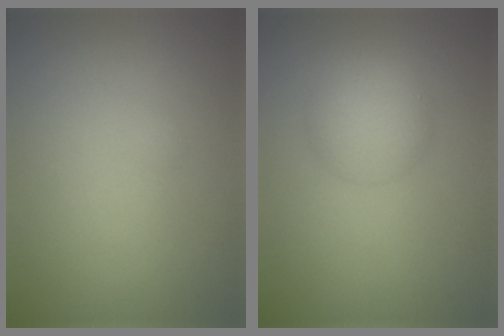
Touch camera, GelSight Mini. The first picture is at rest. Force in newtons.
{"total": 3.8, "press": 3.8, "slide": 0.1}